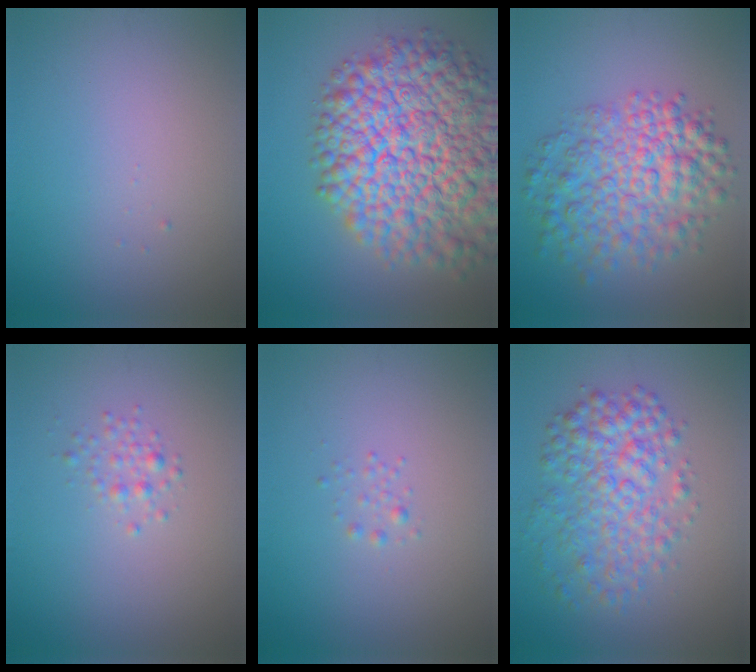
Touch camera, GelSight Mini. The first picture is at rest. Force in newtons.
{"total": 15.3, "press": 15.3, "slide": 0.8}
{"total": 7.5, "press": 7.5, "slide": 0.2}
{"total": 1.3, "press": 1.3, "slide": 0.0}
{"total": 0.7, "press": 0.7, "slide": 0.0}
{"total": 5.8, "press": 5.8, "slide": 0.1}